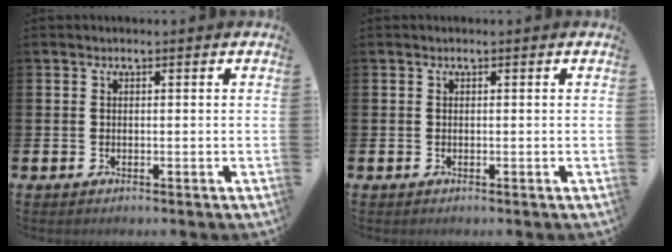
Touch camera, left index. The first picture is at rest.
{"total": 0.0}